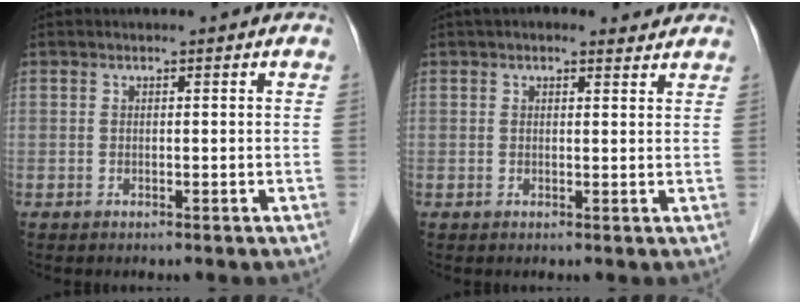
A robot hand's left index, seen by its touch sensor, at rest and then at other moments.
{"total": 4.2, "force": [3.5, 1.7, 1.7], "torque": [-0.018, 0.020, 0.042]}